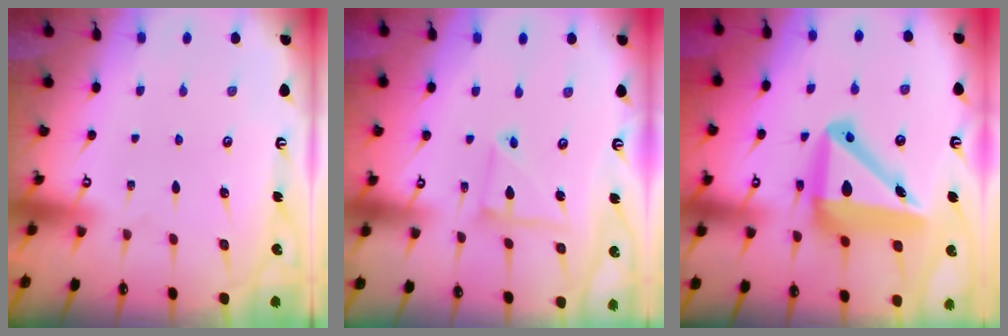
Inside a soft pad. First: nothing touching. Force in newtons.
{"total": 7.7, "press": 7.7, "slide": 0.6}
{"total": 15.8, "press": 15.5, "slide": 2.9}